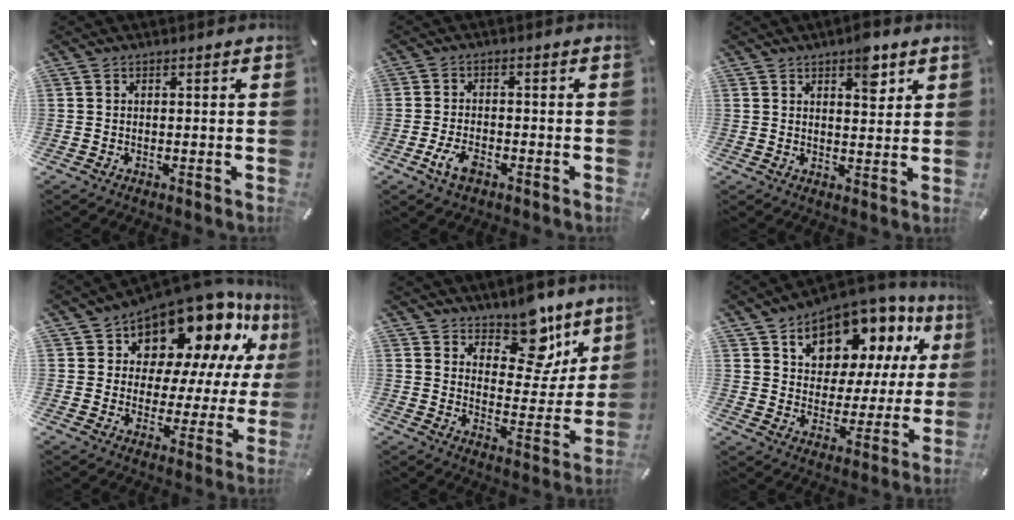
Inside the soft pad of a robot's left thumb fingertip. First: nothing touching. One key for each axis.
{"total": 4.8, "fx": -2.3, "fy": 2.5, "fz": 3.3, "tx": -0.079, "ty": 0.004, "tz": -0.048}
{"total": 6.4, "fx": 3.8, "fy": 2.9, "fz": 4.2, "tx": -0.042, "ty": -0.019, "tz": 0.059}
{"total": 16.4, "fx": 13.0, "fy": 7.7, "fz": 6.4, "tx": -0.109, "ty": -0.108, "tz": 0.221}
{"total": 14.3, "fx": 10.8, "fy": 7.3, "fz": 5.9, "tx": -0.062, "ty": -0.094, "tz": 0.189}
{"total": 12.7, "fx": 8.5, "fy": 8.2, "fz": 4.8, "tx": -0.081, "ty": -0.066, "tz": 0.147}